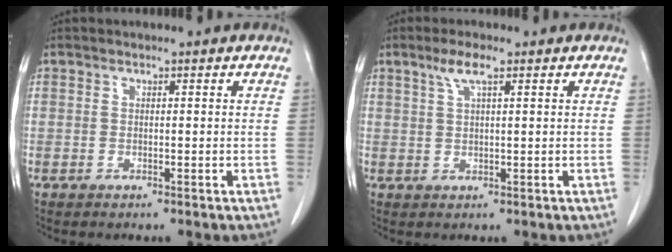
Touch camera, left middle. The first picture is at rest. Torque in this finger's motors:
{"motor_torque": [0.54, -0.35, 0.02, 0.03]}